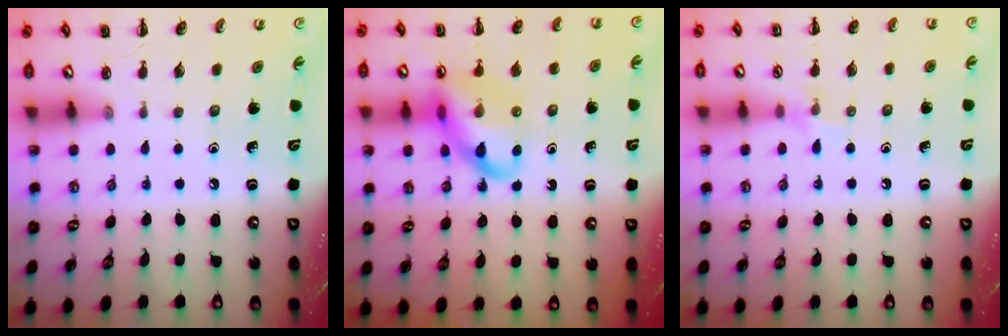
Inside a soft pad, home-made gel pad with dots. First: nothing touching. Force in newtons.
{"total": 14.4, "press": 14.2, "slide": 2.5}
{"total": 6.2, "press": 5.9, "slide": 1.9}